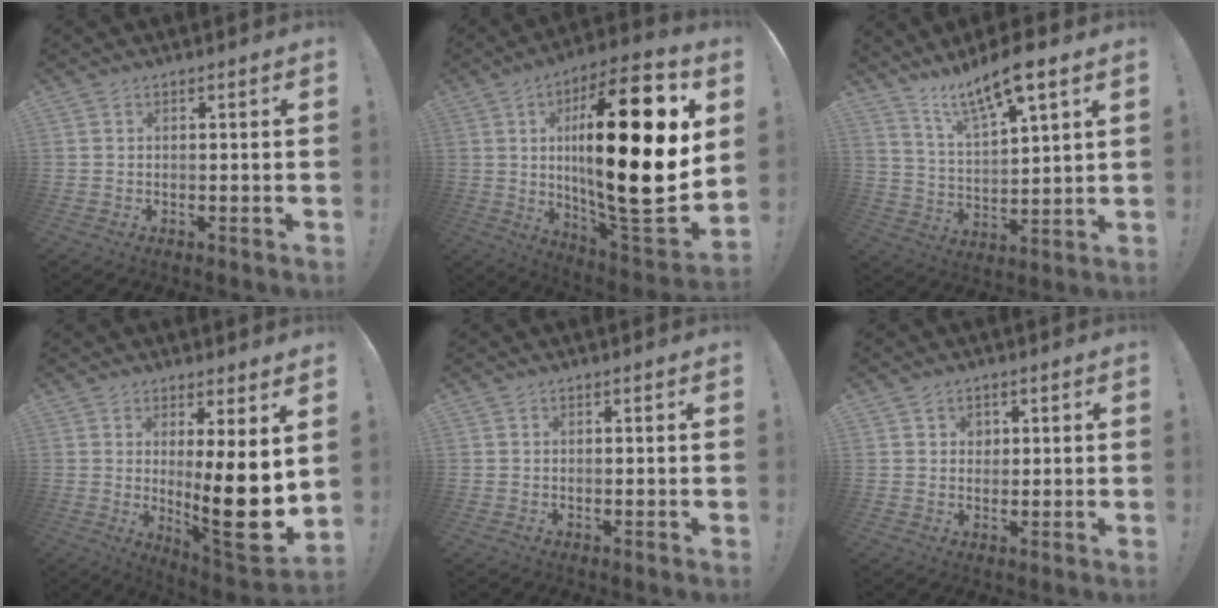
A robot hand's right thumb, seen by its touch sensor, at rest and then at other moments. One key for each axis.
{"total": 30.2, "fx": 4.4, "fy": 7.8, "fz": 28.9, "tx": -0.491, "ty": -0.034, "tz": 0.067}
{"total": 12.4, "fx": 9.5, "fy": 2.3, "fz": 7.7, "tx": -0.140, "ty": -0.057, "tz": 0.161}
{"total": 15.9, "fx": 0.2, "fy": 2.2, "fz": 15.7, "tx": -0.224, "ty": -0.045, "tz": 0.007}
{"total": 0.0}
{"total": 2.8, "fx": 1.2, "fy": 2.5, "fz": 0.5, "tx": -0.004, "ty": -0.004, "tz": 0.020}